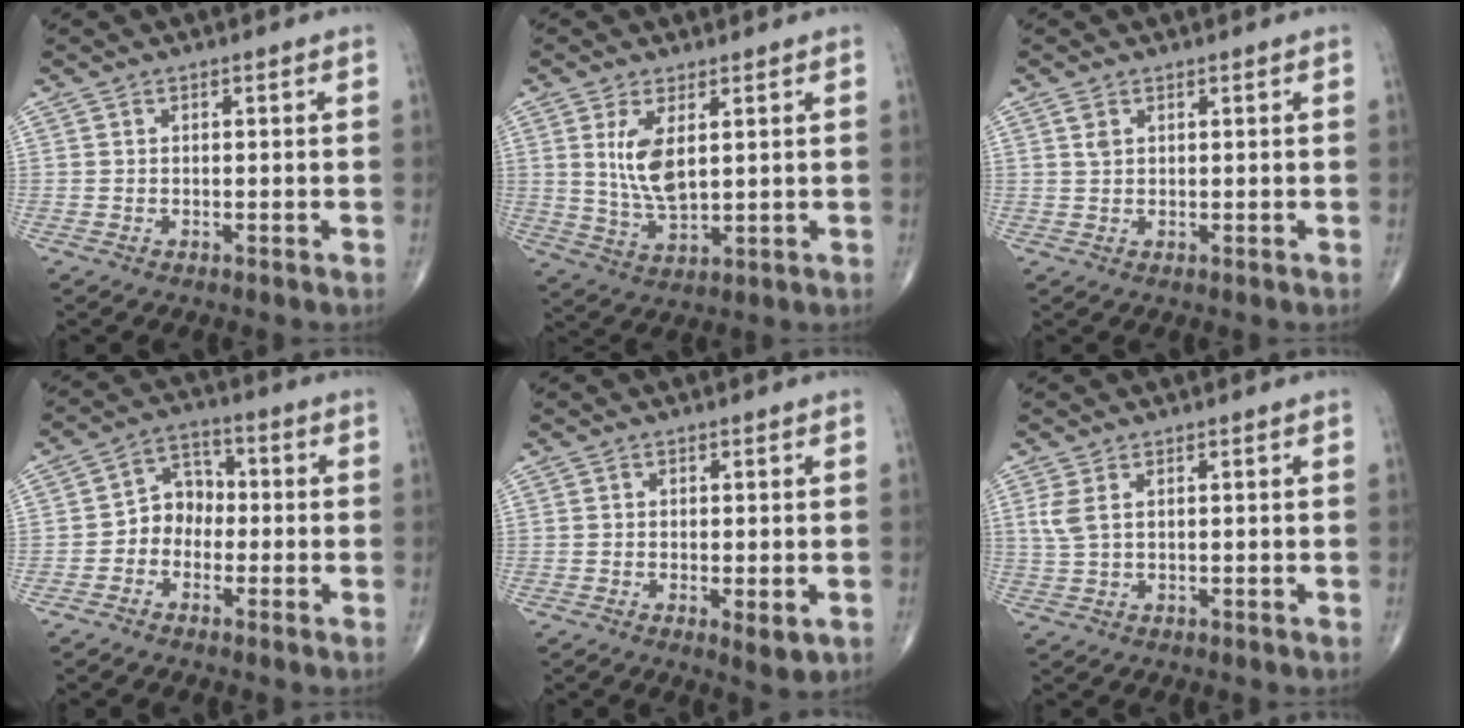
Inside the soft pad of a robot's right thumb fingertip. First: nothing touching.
{"total": 7.8, "force": [2.1, 3.3, 6.7], "torque": [-0.130, -0.018, 0.054]}
{"total": 1.5, "force": [0.8, 0.8, 1.0], "torque": [-0.022, 0.004, 0.020]}
{"total": 6.1, "force": [-1.5, 5.0, 3.2], "torque": [-0.022, 0.031, -0.045]}
{"total": 3.2, "force": [-0.8, 1.1, 2.9], "torque": [-0.044, -0.010, -0.010]}
{"total": 2.9, "force": [1.0, 1.2, 2.4], "torque": [-0.066, 0.005, 0.029]}